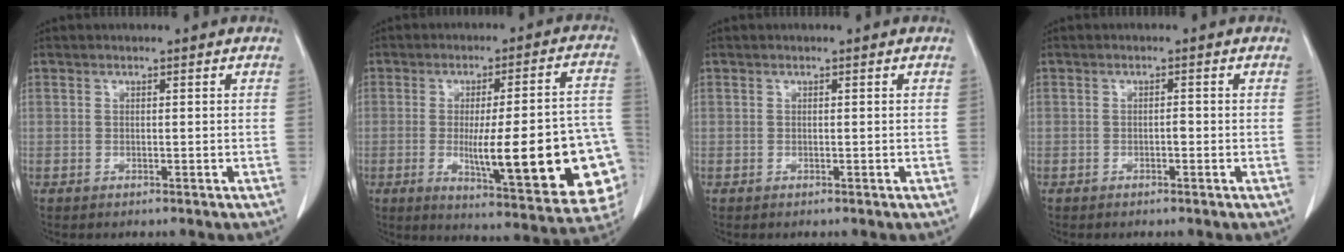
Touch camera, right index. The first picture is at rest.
{"total": 22.6, "force": [-4.6, 3.6, 21.9], "torque": [-0.212, 0.008, -0.041]}
{"total": 0.0}
{"total": 0.7, "force": [-0.2, 0.3, 0.6], "torque": [-0.008, 0.003, -0.002]}